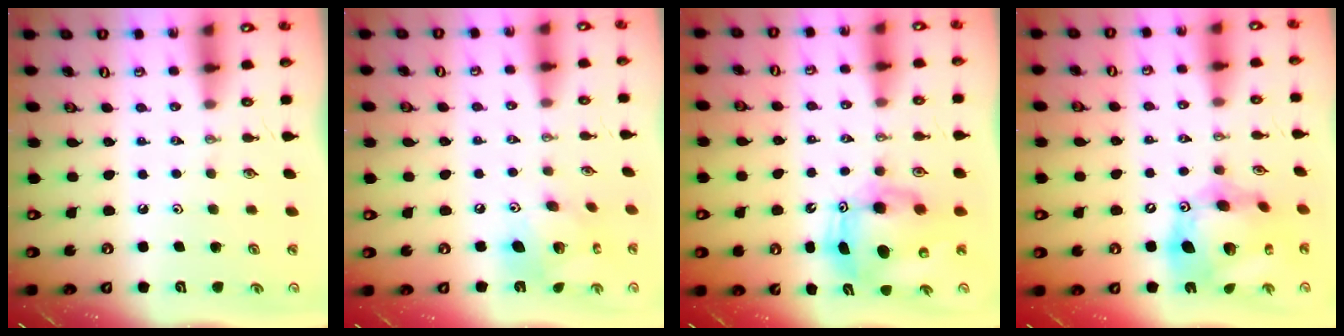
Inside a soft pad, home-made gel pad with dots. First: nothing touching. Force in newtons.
{"total": 13.0, "press": 13.0, "slide": 1.2}
{"total": 9.8, "press": 9.5, "slide": 2.1}
{"total": 20.0, "press": 19.9, "slide": 2.2}